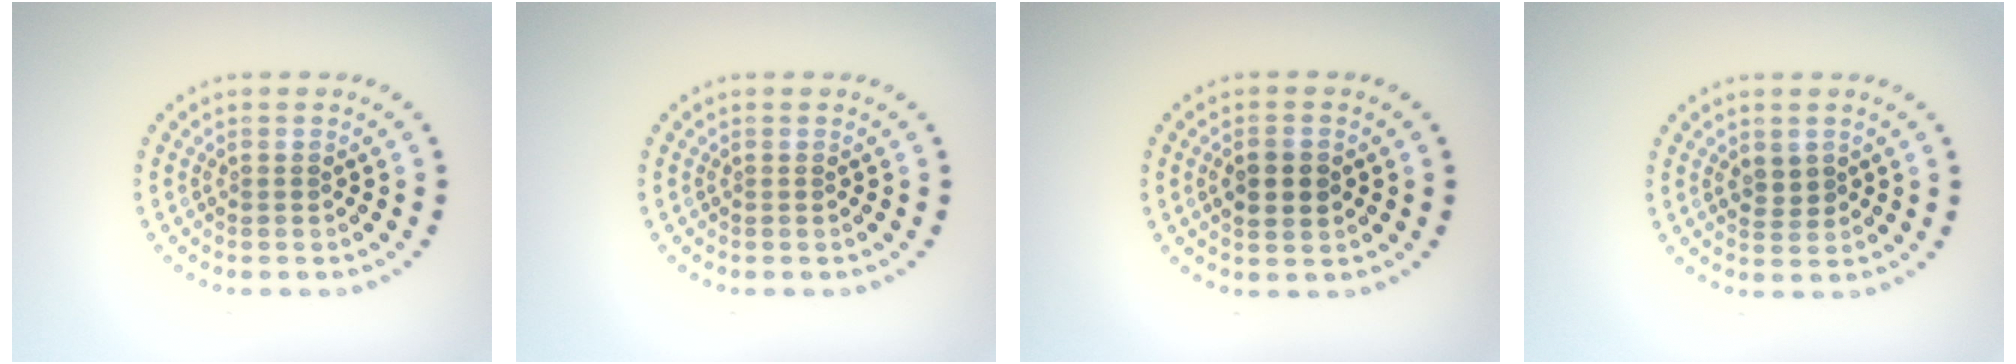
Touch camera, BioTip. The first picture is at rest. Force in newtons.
{"total": 0.0}
{"total": 2.6, "press": 2.6, "slide": 0.2}
{"total": 1.3, "press": 1.2, "slide": 0.6}